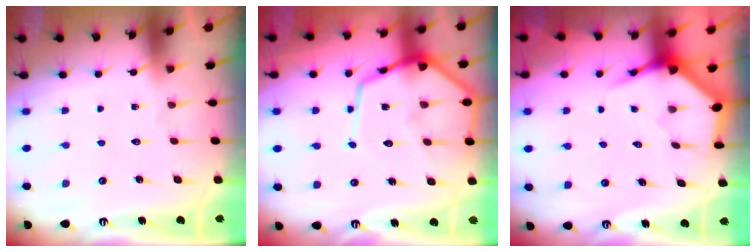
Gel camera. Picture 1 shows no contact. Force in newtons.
{"total": 14.3, "press": 14.2, "slide": 1.4}
{"total": 4.0, "press": 3.9, "slide": 0.5}